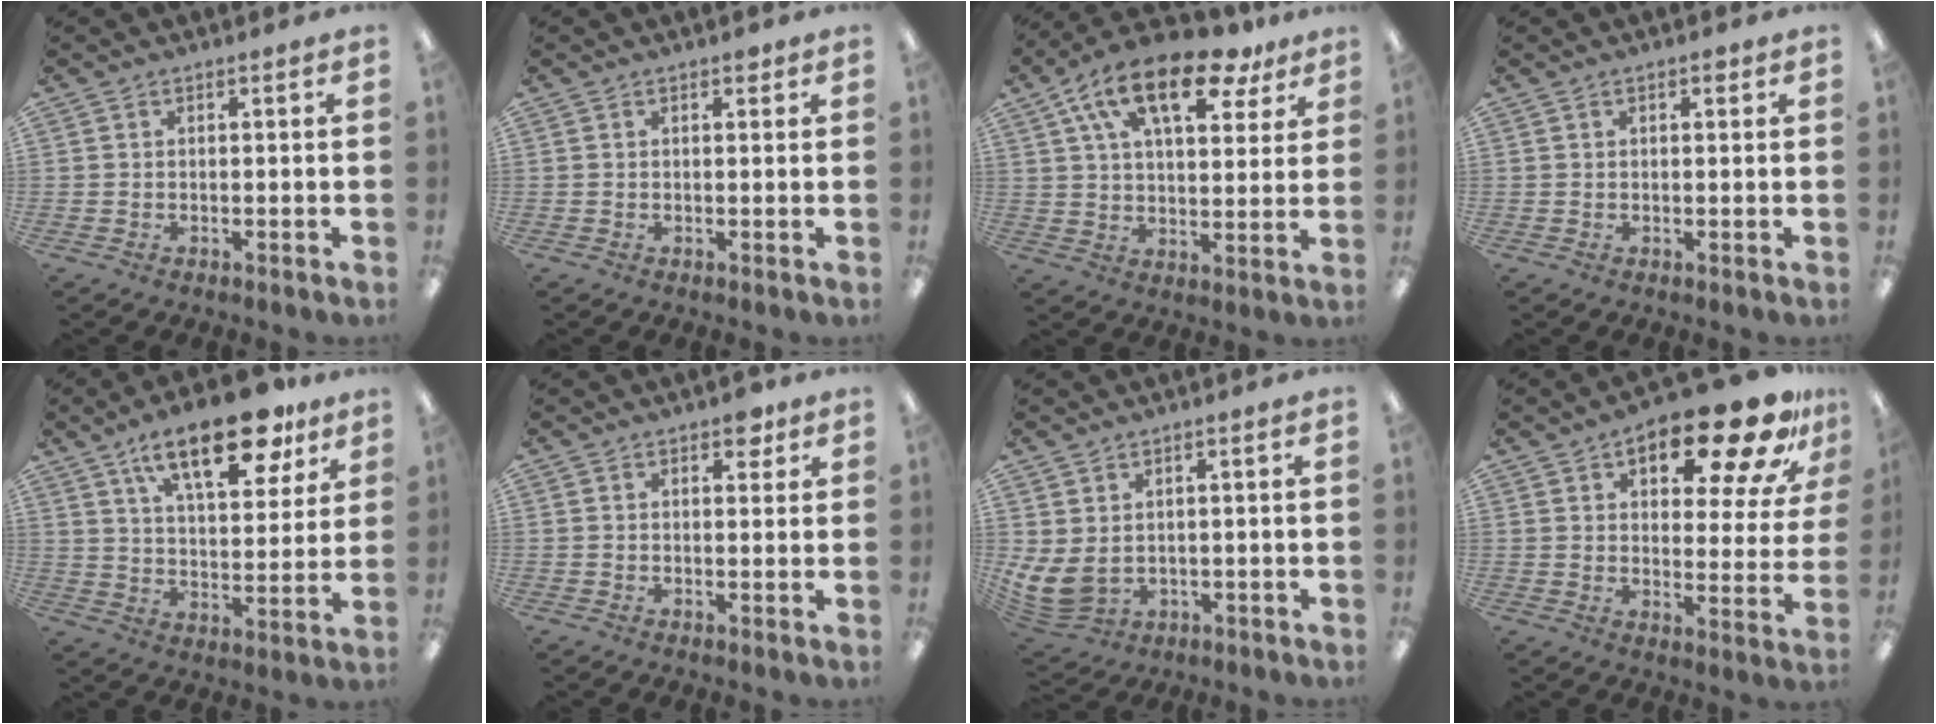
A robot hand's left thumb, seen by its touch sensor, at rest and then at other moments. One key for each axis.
{"total": 1.3, "fx": 0.8, "fy": 0.6, "fz": 0.8, "tx": -0.001, "ty": -0.004, "tz": 0.010}
{"total": 18.2, "fx": 10.3, "fy": 8.4, "fz": 12.4, "tx": -0.201, "ty": -0.035, "tz": 0.172}
{"total": 1.5, "fx": 0.8, "fy": 0.7, "fz": 1.1, "tx": -0.006, "ty": -0.002, "tz": 0.008}
{"total": 19.6, "fx": 12.2, "fy": 8.1, "fz": 13.1, "tx": -0.194, "ty": -0.053, "tz": 0.197}
{"total": 3.9, "fx": 2.2, "fy": 2.1, "fz": 2.4, "tx": -0.019, "ty": -0.008, "tz": 0.033}
{"total": 6.7, "fx": 1.5, "fy": 4.3, "fz": 4.9, "tx": -0.120, "ty": -0.016, "tz": 0.033}
{"total": 19.4, "fx": 13.1, "fy": 7.3, "fz": 12.3, "tx": -0.166, "ty": -0.081, "tz": 0.209}